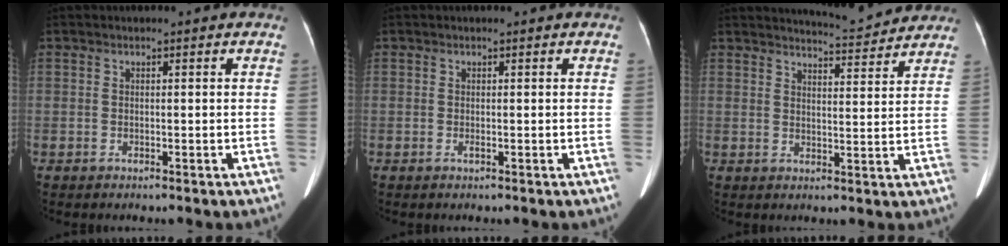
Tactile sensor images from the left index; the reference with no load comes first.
{"total": 1.2, "force": [-1.2, 0.0, 0.1], "torque": [-0.006, 0.000, -0.014]}
{"total": 6.8, "force": [6.8, 0.4, 0.8], "torque": [-0.018, 0.001, 0.085]}